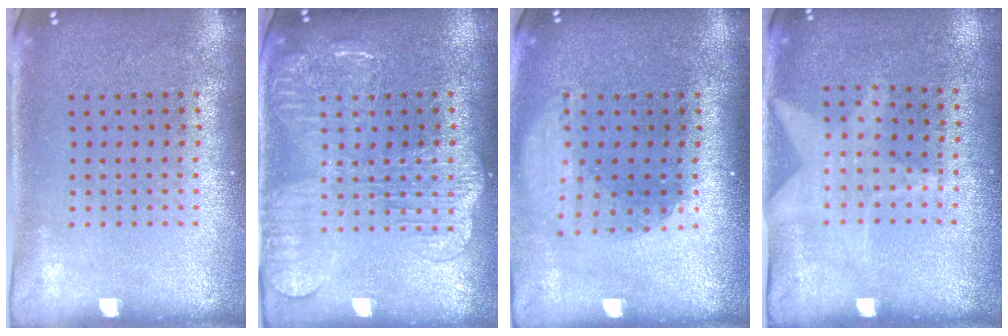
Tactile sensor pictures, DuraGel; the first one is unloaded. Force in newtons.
{"total": 2.2, "press": 2.1, "slide": 0.4}
{"total": 1.8, "press": 1.4, "slide": 1.2}
{"total": 1.2, "press": 1.1, "slide": 0.3}